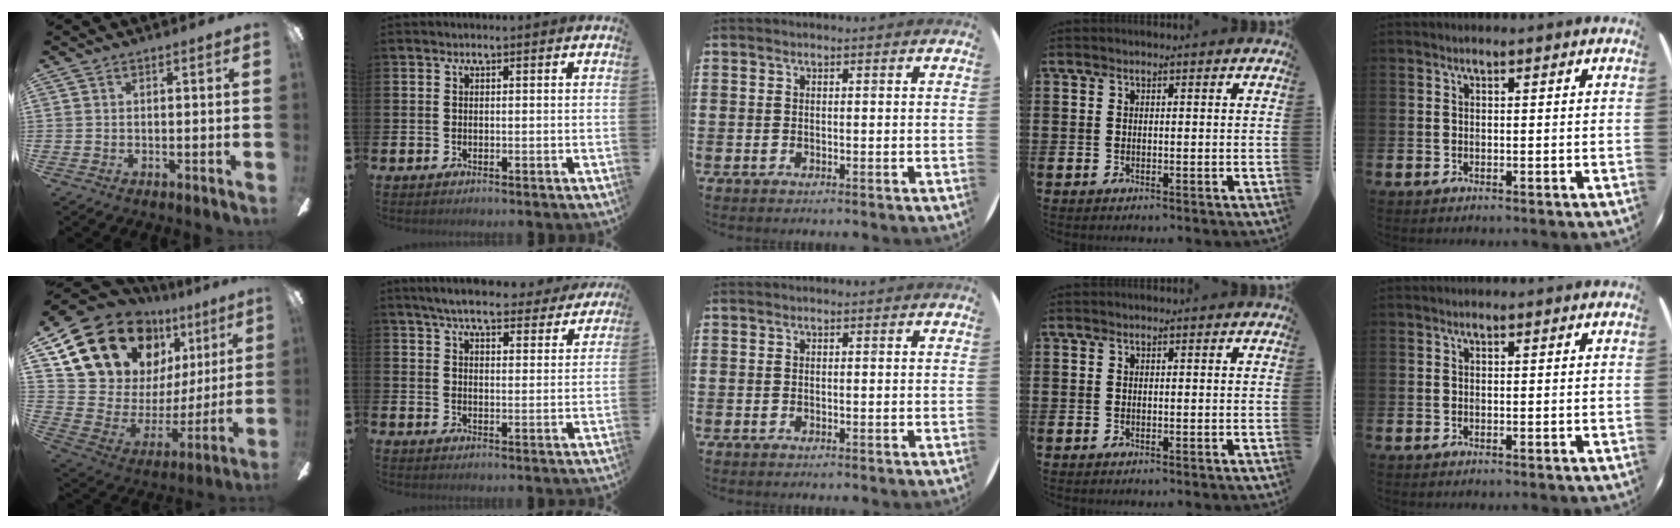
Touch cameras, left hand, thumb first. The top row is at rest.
{"thumb": {"total": 19.5, "force": [13.5, 11.6, 7.8], "torque": [-0.158, -0.089, 0.264]}, "index": {"total": 6.7, "force": [6.3, 1.1, 2.0], "torque": [-0.045, -0.033, 0.108]}}